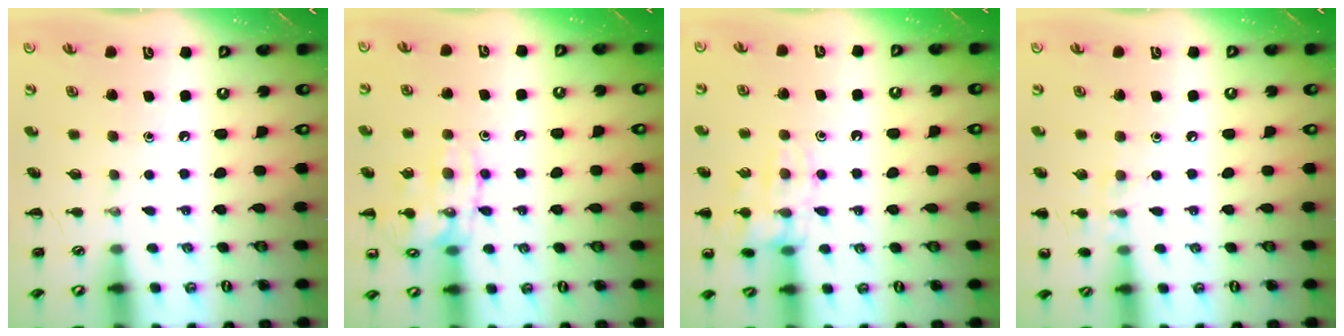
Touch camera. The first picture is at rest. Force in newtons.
{"total": 12.8, "press": 12.7, "slide": 1.0}
{"total": 13.3, "press": 13.3, "slide": 1.1}
{"total": 7.0, "press": 6.7, "slide": 2.0}